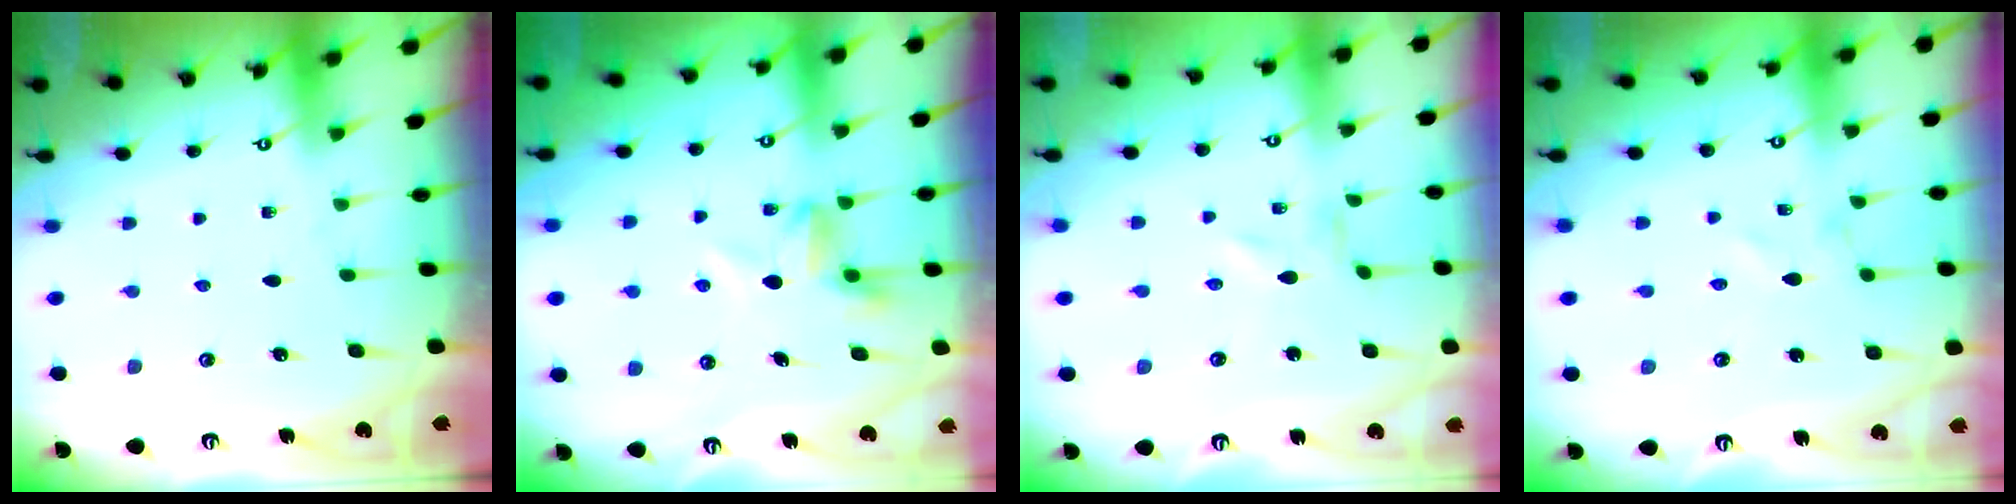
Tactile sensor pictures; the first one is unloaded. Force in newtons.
{"total": 5.3, "press": 5.3, "slide": 0.2}
{"total": 0.0}
{"total": 0.9, "press": 0.9, "slide": 0.1}